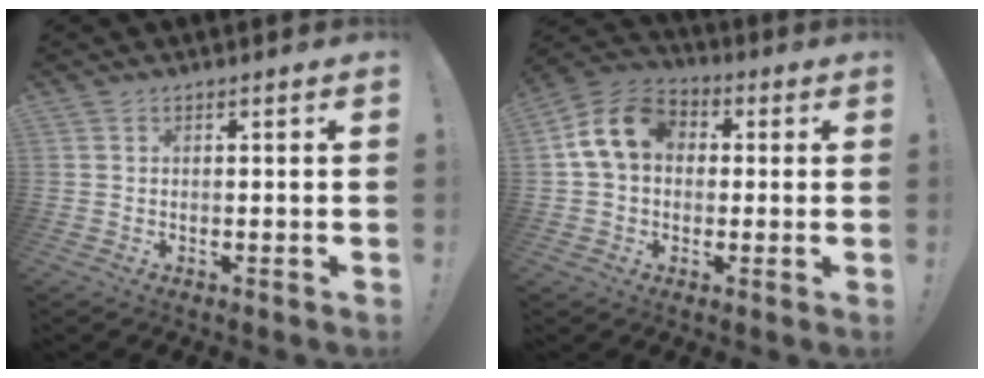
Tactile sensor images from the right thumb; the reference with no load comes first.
{"total": 12.6, "force": [2.8, 9.5, 7.8], "torque": [-0.133, 0.011, 0.060]}